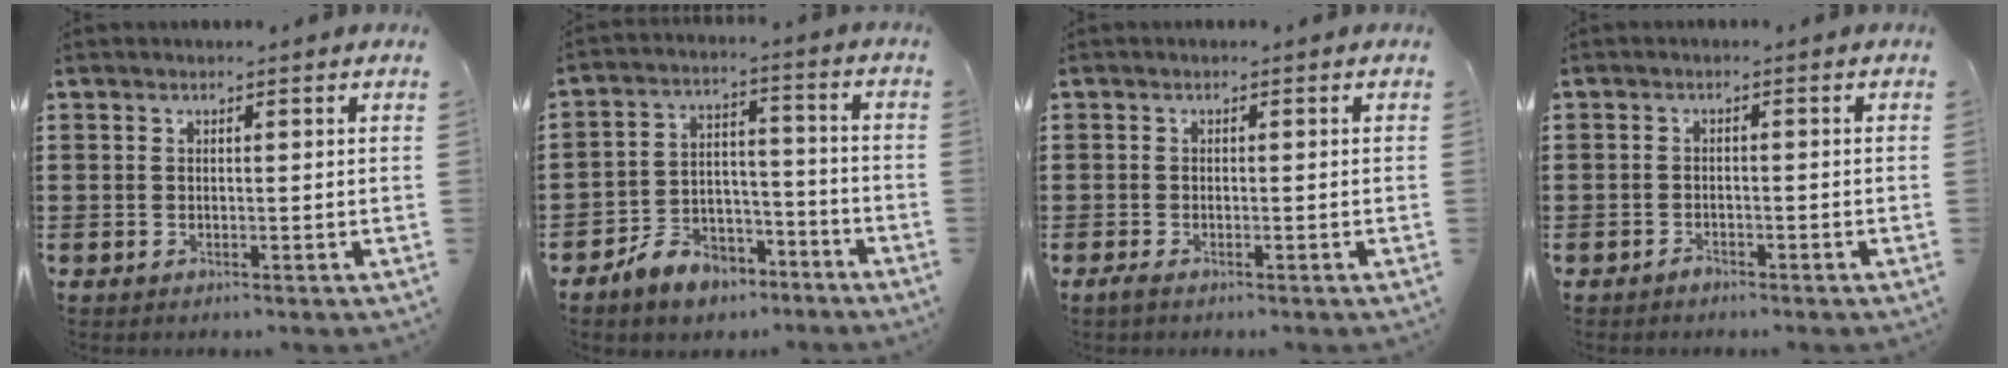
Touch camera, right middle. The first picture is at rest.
{"total": 7.5, "force": [-6.4, 3.7, 1.4], "torque": [-0.032, 0.032, -0.126]}
{"total": 1.1, "force": [-0.9, 0.3, 0.6], "torque": [-0.013, -0.003, -0.018]}
{"total": 1.5, "force": [-1.4, 0.6, 0.2], "torque": [-0.006, -0.001, -0.029]}